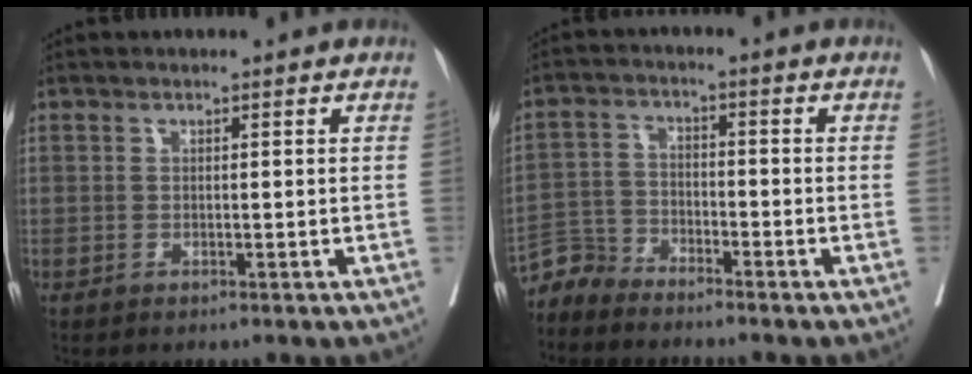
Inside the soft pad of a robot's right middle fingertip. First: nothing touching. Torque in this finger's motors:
{"motor_torque": [0.05, -0.06, 0.00, 0.00]}